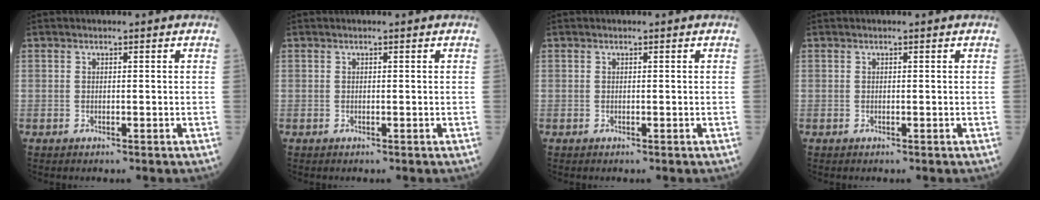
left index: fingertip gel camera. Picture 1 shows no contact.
{"total": 0.0}
{"total": 0.0}
{"total": 0.0}